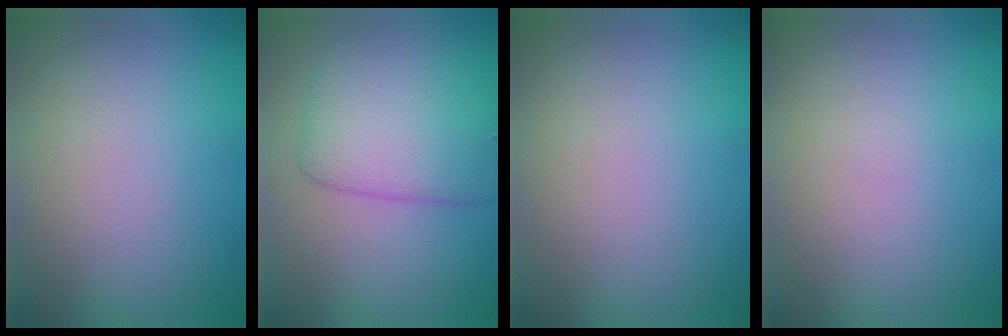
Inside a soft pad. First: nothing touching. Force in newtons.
{"total": 5.5, "press": 5.5, "slide": 0.2}
{"total": 0.0}
{"total": 0.0}